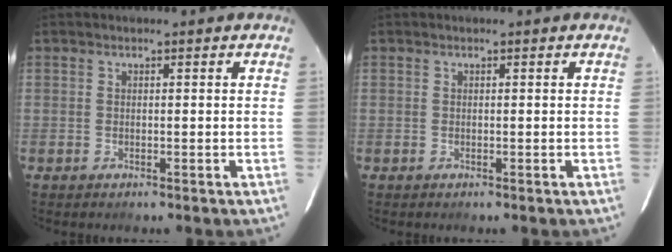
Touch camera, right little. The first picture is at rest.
{"total": 0.0}